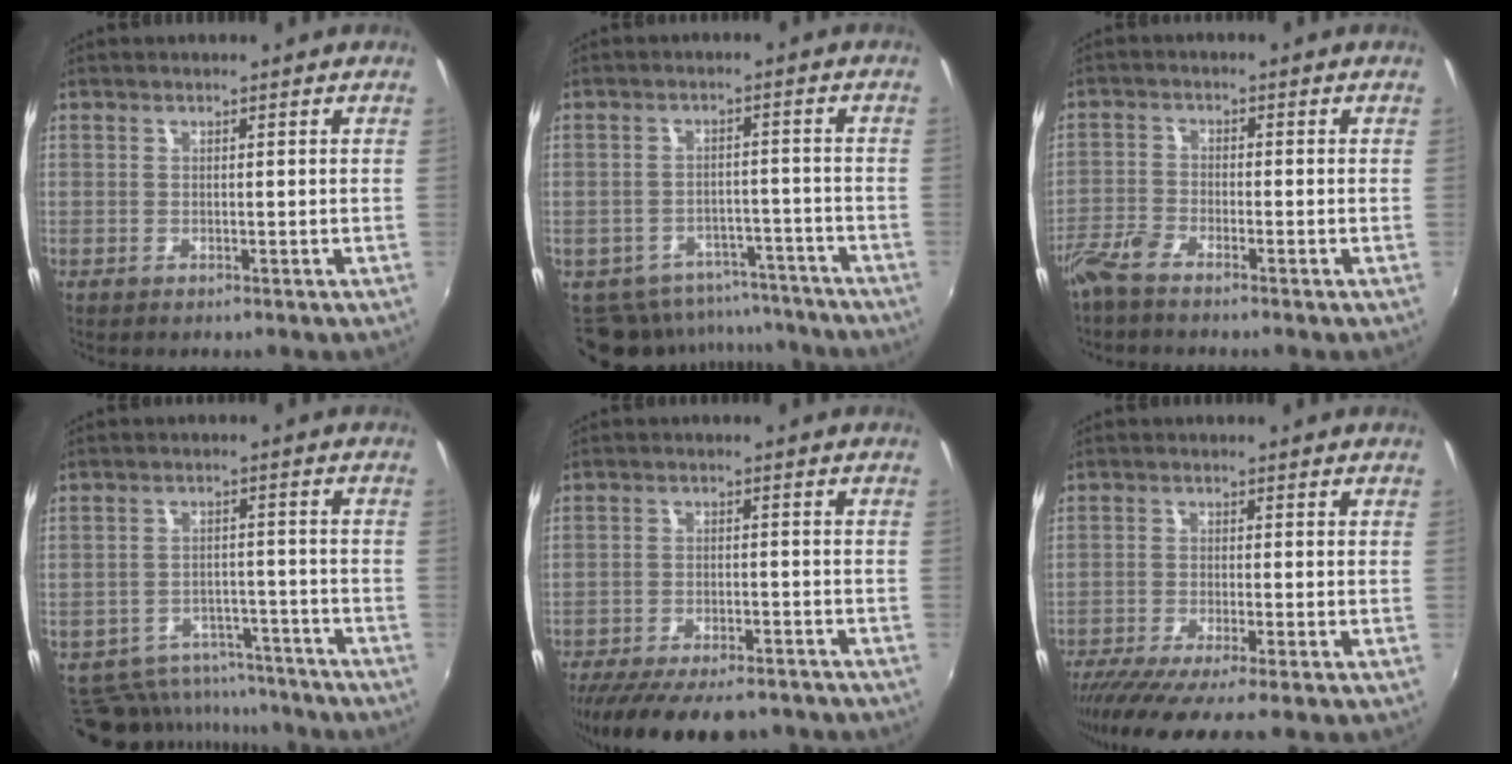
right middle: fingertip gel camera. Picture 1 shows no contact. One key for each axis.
{"total": 12.6, "fx": -11.0, "fy": 5.7, "fz": 2.3, "tx": -0.055, "ty": 0.020, "tz": -0.140}
{"total": 3.9, "fx": -3.4, "fy": 0.7, "fz": 1.8, "tx": -0.052, "ty": -0.005, "tz": -0.075}
{"total": 14.0, "fx": -11.7, "fy": 6.8, "fz": 3.7, "tx": -0.097, "ty": 0.019, "tz": -0.147}
{"total": 17.5, "fx": -14.5, "fy": 5.2, "fz": 8.4, "tx": -0.171, "ty": -0.036, "tz": -0.212}
{"total": 8.2, "fx": -6.7, "fy": -0.5, "fz": 4.7, "tx": -0.107, "ty": -0.037, "tz": -0.114}